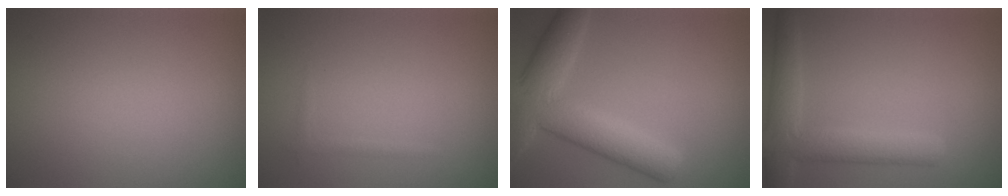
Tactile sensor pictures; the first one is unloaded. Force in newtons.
{"total": 0.6, "press": 0.6, "slide": 0.0}
{"total": 7.4, "press": 7.3, "slide": 0.5}
{"total": 4.6, "press": 4.6, "slide": 0.5}